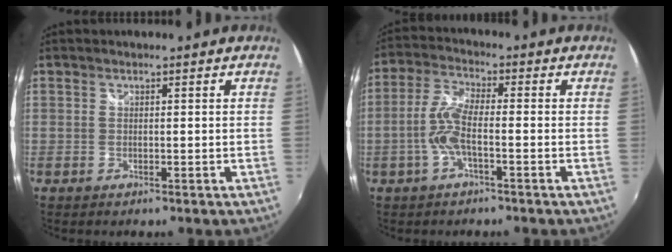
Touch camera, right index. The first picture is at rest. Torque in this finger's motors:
{"motor_torque": [1.08, -0.27, 0.59, 0.18]}